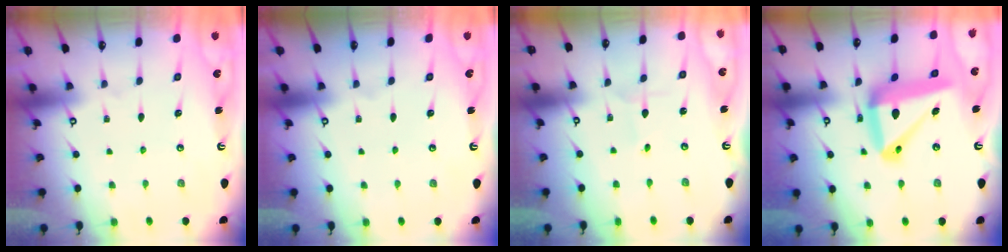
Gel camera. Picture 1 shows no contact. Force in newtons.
{"total": 0.0}
{"total": 0.6, "press": 0.6, "slide": 0.1}
{"total": 18.3, "press": 18.2, "slide": 2.0}